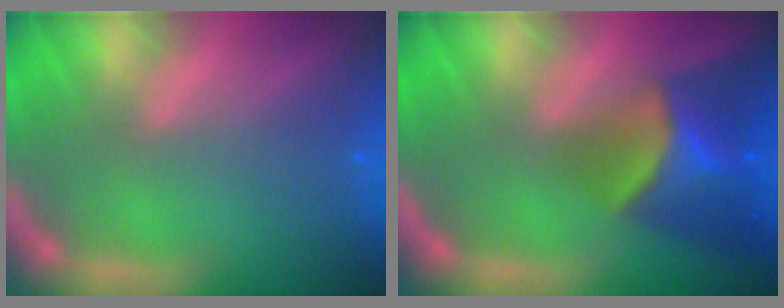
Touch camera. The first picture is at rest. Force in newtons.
{"total": 7.9}